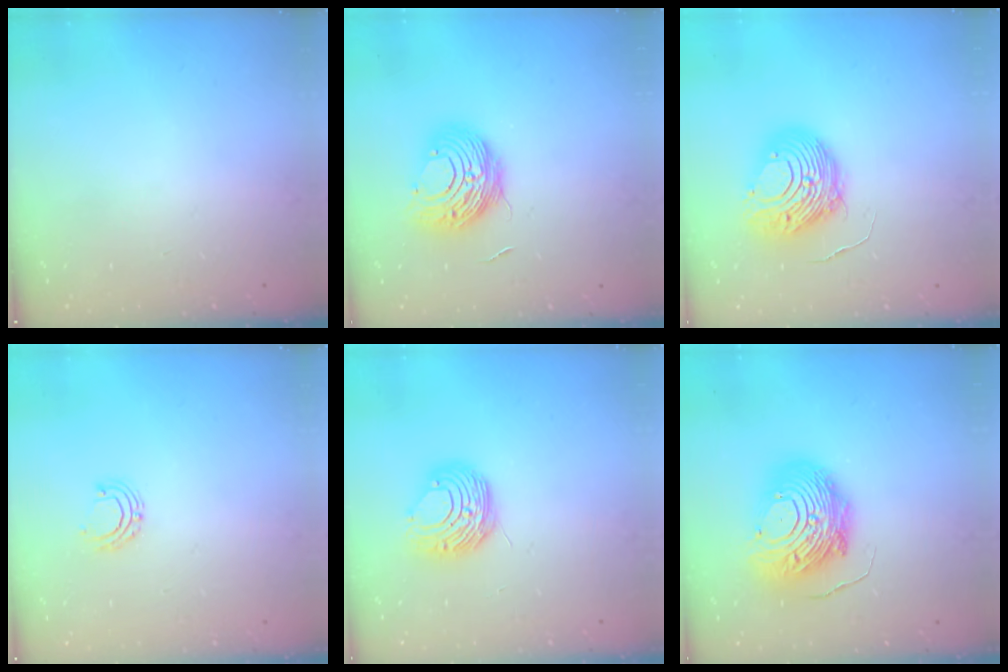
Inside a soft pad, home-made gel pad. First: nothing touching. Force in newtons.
{"total": 10.6, "press": 10.5, "slide": 1.0}
{"total": 10.6, "press": 10.5, "slide": 1.4}
{"total": 5.2, "press": 5.2, "slide": 0.6}
{"total": 10.3, "press": 10.2, "slide": 1.1}
{"total": 14.8, "press": 14.7, "slide": 1.3}